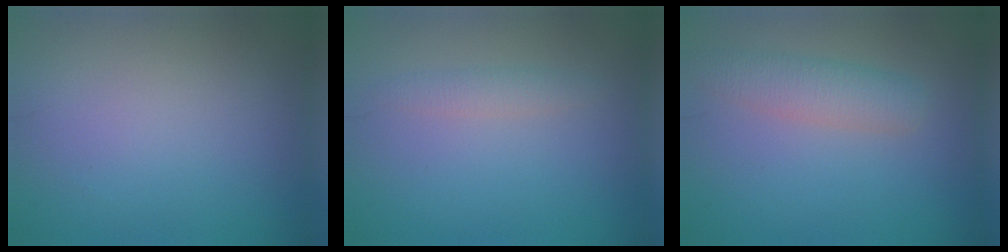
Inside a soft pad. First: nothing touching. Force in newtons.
{"total": 1.2, "press": 1.2, "slide": 0.1}
{"total": 3.0, "press": 3.0, "slide": 0.1}